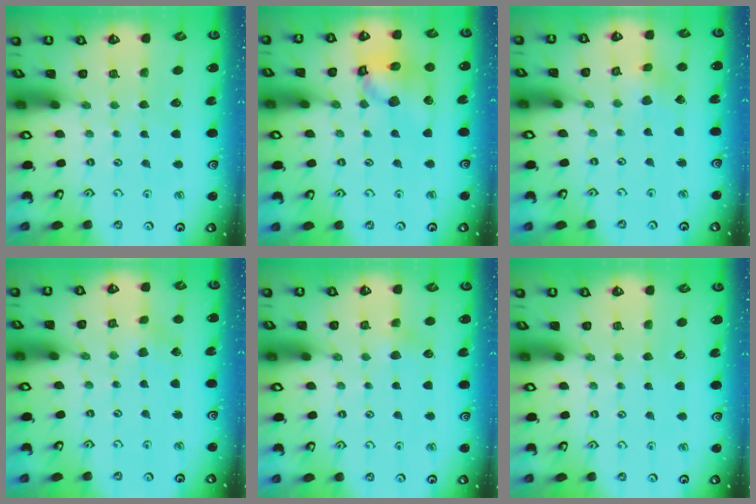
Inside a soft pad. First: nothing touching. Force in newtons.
{"total": 13.8, "press": 13.7, "slide": 1.9}
{"total": 2.0, "press": 1.9, "slide": 0.3}
{"total": 1.5, "press": 1.5, "slide": 0.2}
{"total": 3.1, "press": 3.1, "slide": 0.5}
{"total": 0.0}